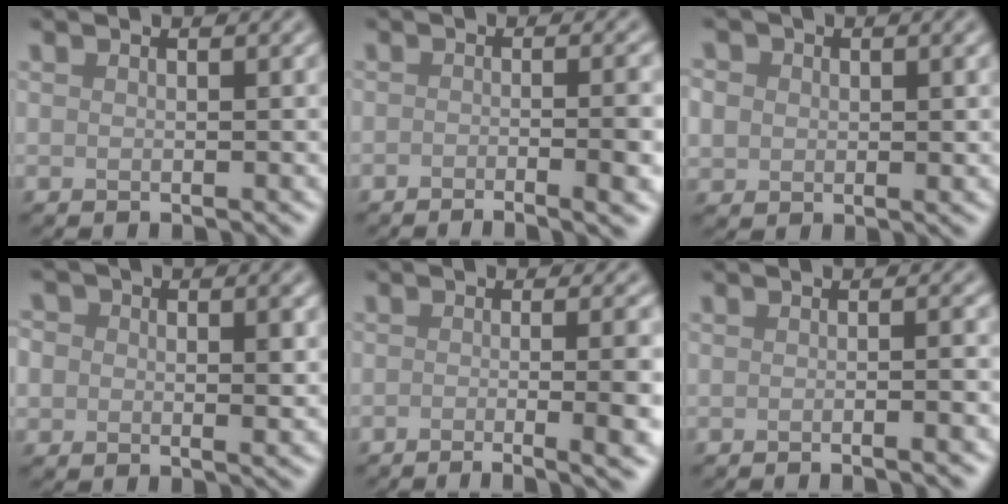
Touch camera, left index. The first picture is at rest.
{"total": 5.6, "force": [-2.4, 1.7, 4.8], "torque": [-0.051, -0.004, -0.031]}
{"total": 3.1, "force": [0.6, 2.7, 1.5], "torque": [-0.031, 0.002, 0.008]}
{"total": 4.4, "force": [0.4, 3.2, 2.9], "torque": [-0.025, 0.003, -0.005]}
{"total": 8.9, "force": [-2.8, 3.5, 7.7], "torque": [-0.056, 0.000, -0.029]}
{"total": 2.6, "force": [-1.0, 0.7, 2.3], "torque": [-0.015, 0.005, -0.018]}